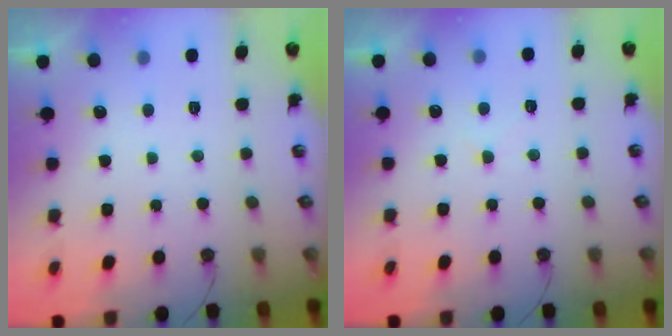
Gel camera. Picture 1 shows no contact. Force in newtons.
{"total": 4.7, "press": 4.7, "slide": 0.6}